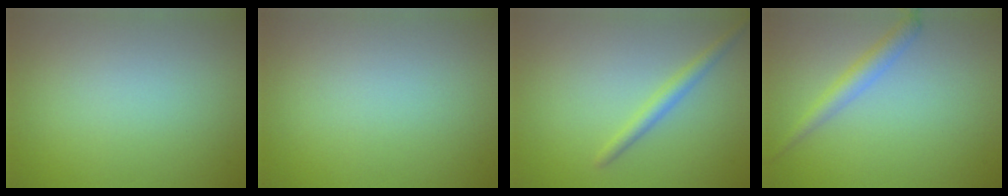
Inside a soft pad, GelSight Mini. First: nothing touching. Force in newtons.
{"total": 0.0}
{"total": 1.9, "press": 1.9, "slide": 0.1}
{"total": 2.2, "press": 2.2, "slide": 0.1}